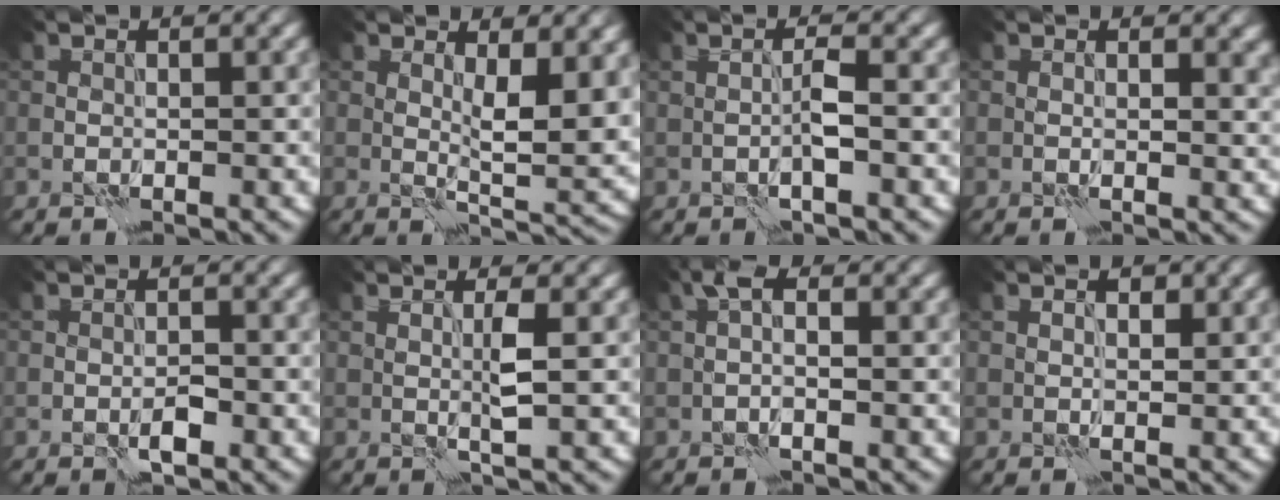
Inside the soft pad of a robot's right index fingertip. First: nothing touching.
{"total": 5.6, "force": [1.5, 1.7, 5.1], "torque": [-0.080, -0.012, 0.030]}
{"total": 2.0, "force": [-0.3, 0.1, 1.9], "torque": [-0.037, 0.002, -0.007]}
{"total": 2.6, "force": [0.6, 1.4, 2.1], "torque": [-0.024, -0.005, 0.012]}
{"total": 1.5, "force": [-0.8, 0.5, 1.2], "torque": [-0.020, 0.001, -0.015]}
{"total": 1.9, "force": [0.3, 0.0, 1.9], "torque": [-0.041, -0.001, 0.004]}
{"total": 1.9, "force": [0.3, 0.6, 1.7], "torque": [-0.034, 0.006, 0.001]}
{"total": 1.6, "force": [0.7, 0.8, 1.2], "torque": [-0.011, -0.004, 0.011]}